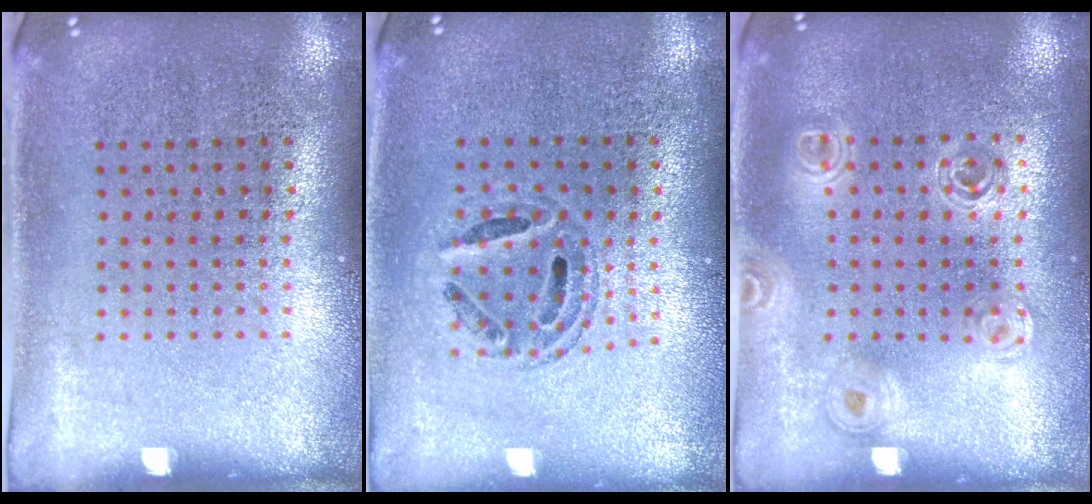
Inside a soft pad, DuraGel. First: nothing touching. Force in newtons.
{"total": 0.6, "press": 0.6, "slide": 0.2}
{"total": 1.4, "press": 1.3, "slide": 0.6}